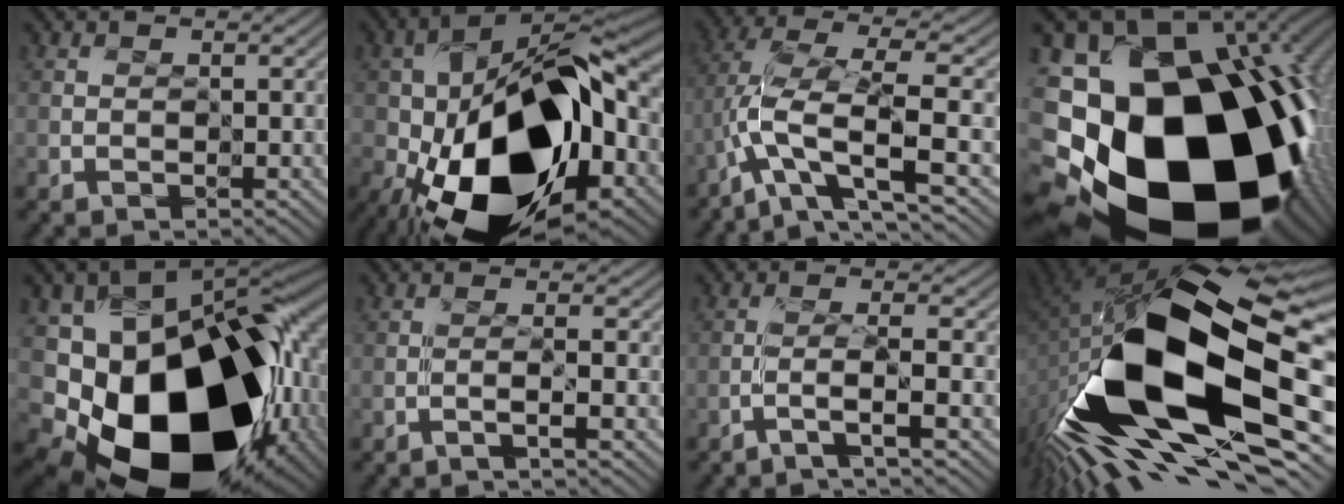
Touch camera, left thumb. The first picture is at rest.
{"total": 20.8, "force": [-6.6, 12.1, 15.6], "torque": [-0.316, -0.047, -0.093]}
{"total": 10.8, "force": [-3.7, 3.2, 9.6], "torque": [-0.197, -0.001, -0.068]}
{"total": 24.3, "force": [-7.4, 17.1, 15.7], "torque": [-0.263, -0.081, -0.123]}
{"total": 21.6, "force": [-5.9, 14.9, 14.5], "torque": [-0.286, -0.085, -0.062]}
{"total": 1.7, "force": [-1.1, -0.5, 1.2], "torque": [-0.018, 0.007, -0.037]}
{"total": 3.1, "force": [-1.8, -0.4, 2.4], "torque": [-0.043, 0.012, -0.057]}
{"total": 20.6, "force": [-4.3, 10.8, 17.0], "torque": [-0.355, -0.039, -0.073]}